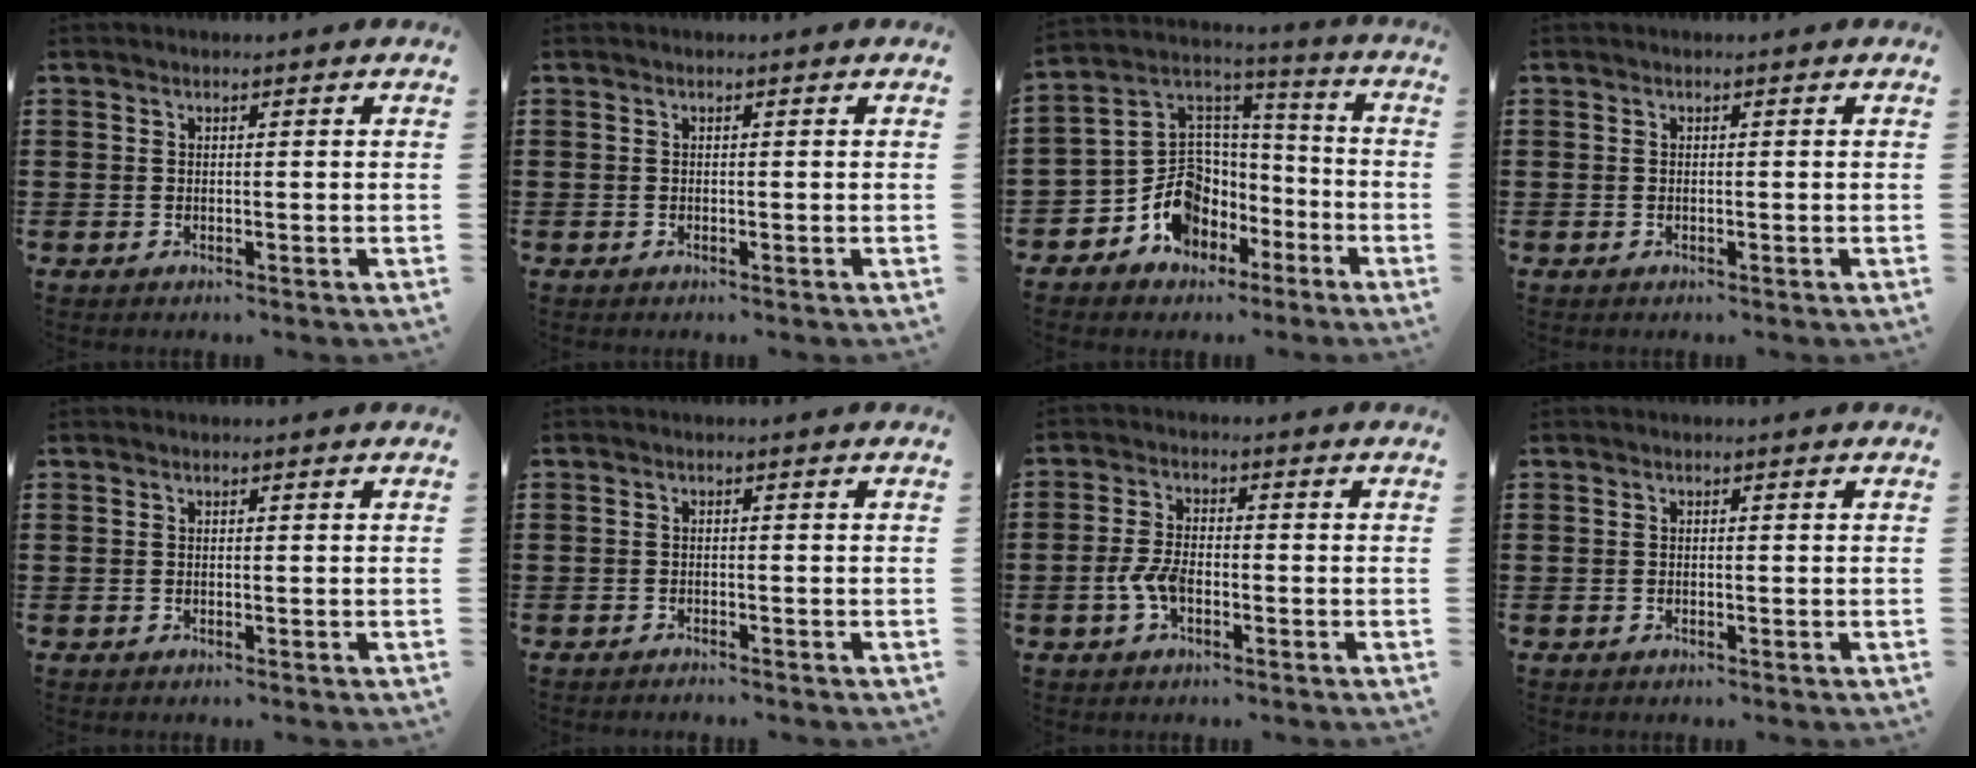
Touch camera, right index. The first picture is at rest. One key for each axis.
{"total": 0.0}
{"total": 9.5, "fx": -3.7, "fy": 8.4, "fz": 2.4, "tx": -0.078, "ty": -0.006, "tz": -0.067}
{"total": 0.0}
{"total": 0.0}
{"total": 1.2, "fx": -1.2, "fy": -0.1, "fz": -0.1, "tx": 0.000, "ty": 0.001, "tz": -0.025}
{"total": 4.3, "fx": -1.6, "fy": 2.1, "fz": 3.3, "tx": -0.088, "ty": -0.005, "tz": -0.037}
{"total": 0.0}